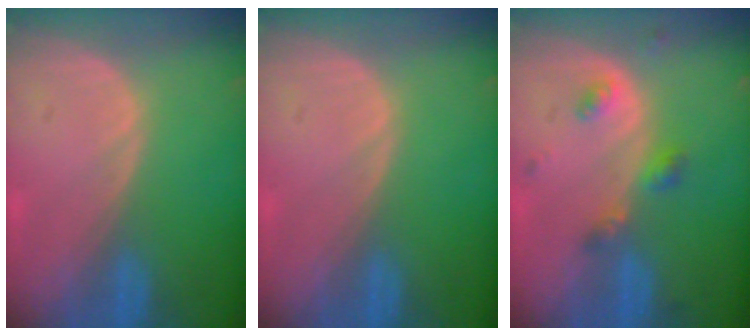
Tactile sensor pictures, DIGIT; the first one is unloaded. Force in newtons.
{"total": 0.0}
{"total": 3.8, "press": 3.7, "slide": 0.5}